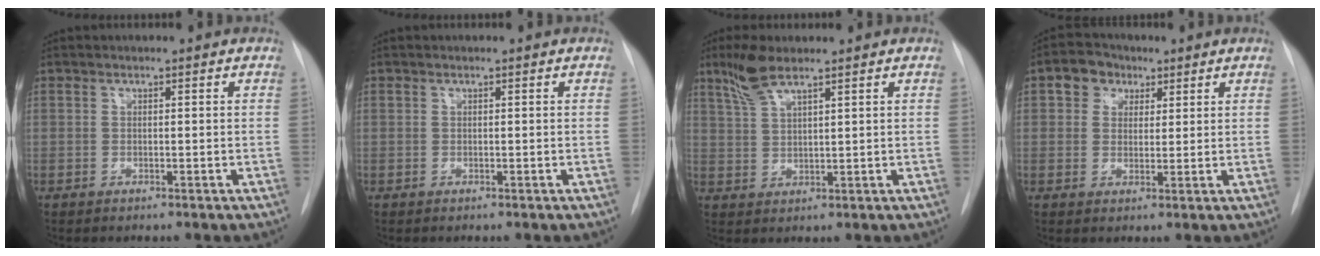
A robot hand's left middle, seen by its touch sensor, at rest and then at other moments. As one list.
[{"total": 0.0}, {"total": 5.5, "force": [4.1, 0.8, 3.6], "torque": [-0.081, 0.007, 0.083]}, {"total": 4.6, "force": [2.1, 3.8, 1.6], "torque": [-0.028, 0.018, 0.036]}]